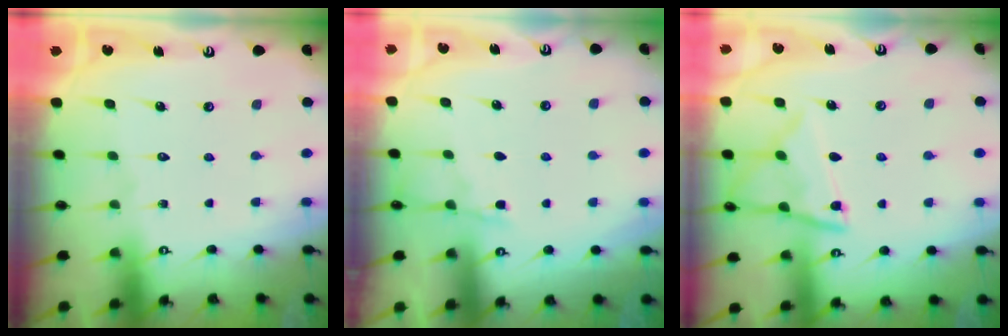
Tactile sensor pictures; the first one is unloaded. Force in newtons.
{"total": 5.5, "press": 5.5, "slide": 0.6}
{"total": 11.6, "press": 11.5, "slide": 1.1}